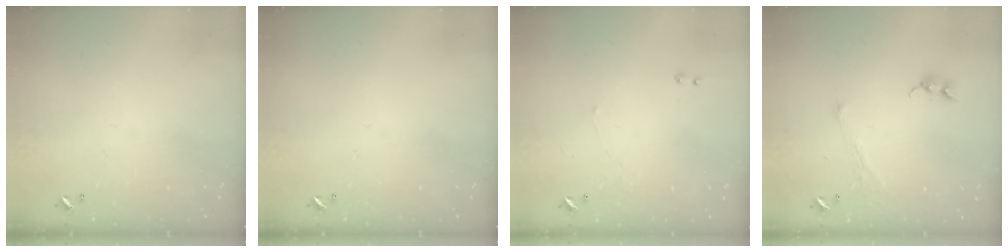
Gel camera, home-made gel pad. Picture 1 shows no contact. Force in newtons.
{"total": 0.0}
{"total": 1.2, "press": 1.0, "slide": 0.6}
{"total": 1.3, "press": 1.2, "slide": 0.5}